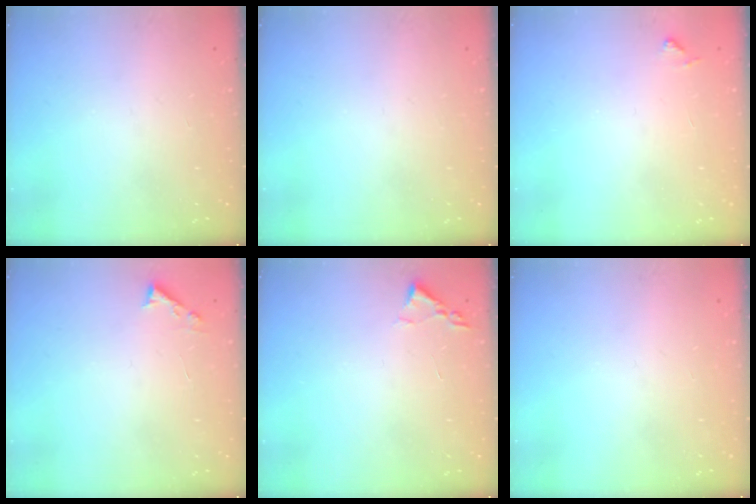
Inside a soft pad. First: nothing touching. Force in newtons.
{"total": 0.0}
{"total": 6.5, "press": 6.4, "slide": 0.4}
{"total": 3.6, "press": 3.6, "slide": 0.5}
{"total": 1.8, "press": 1.8, "slide": 0.3}
{"total": 0.0}